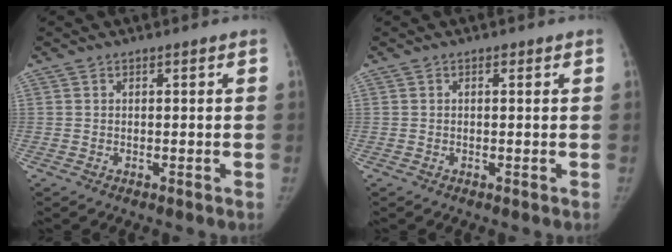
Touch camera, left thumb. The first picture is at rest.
{"total": 0.6, "force": [0.3, 0.3, 0.4], "torque": [-0.003, 0.000, 0.002]}